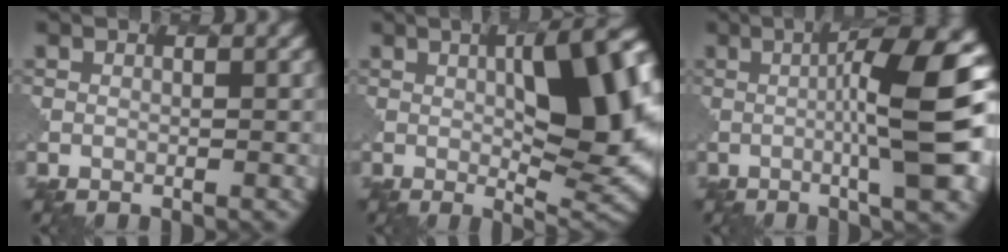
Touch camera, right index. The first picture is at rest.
{"total": 13.8, "force": [1.7, 4.5, 13.0], "torque": [-0.152, 0.004, 0.028]}
{"total": 12.2, "force": [0.2, 2.6, 11.9], "torque": [-0.152, 0.009, 0.004]}